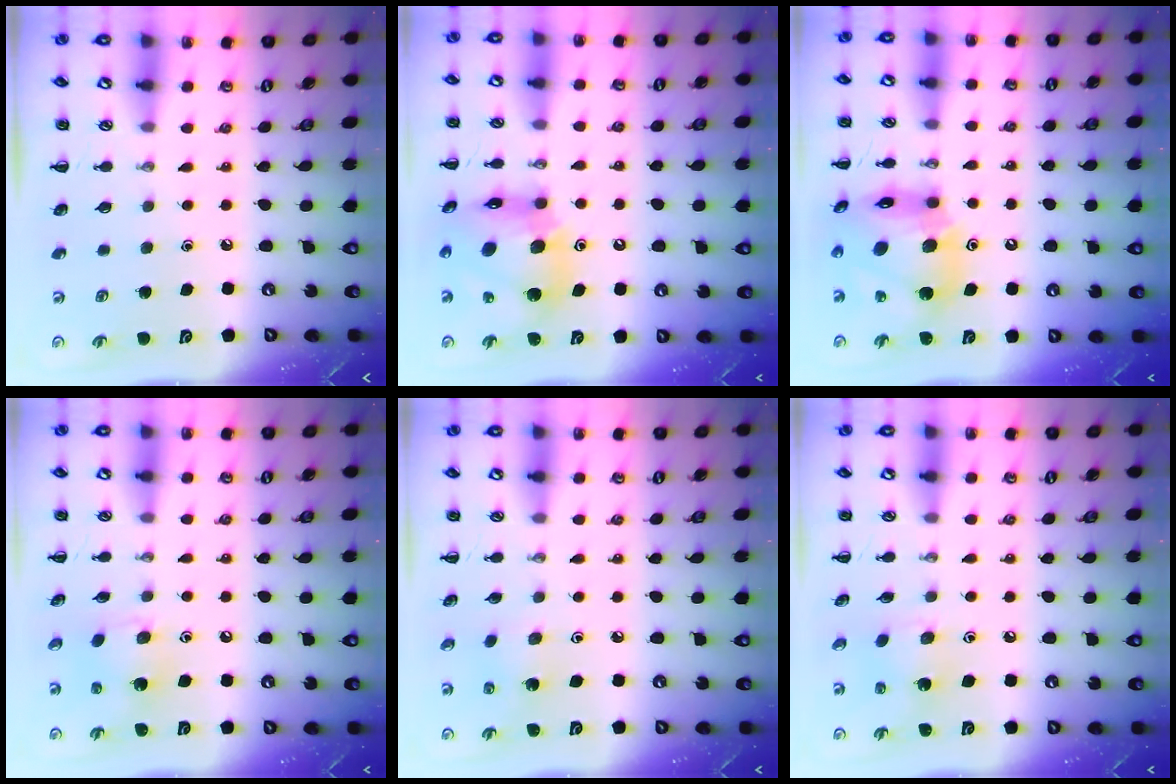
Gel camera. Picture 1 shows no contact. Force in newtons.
{"total": 16.0, "press": 15.5, "slide": 3.7}
{"total": 18.3, "press": 18.0, "slide": 3.6}
{"total": 4.2, "press": 4.1, "slide": 0.8}
{"total": 2.1, "press": 2.0, "slide": 0.7}
{"total": 2.3, "press": 2.2, "slide": 0.5}